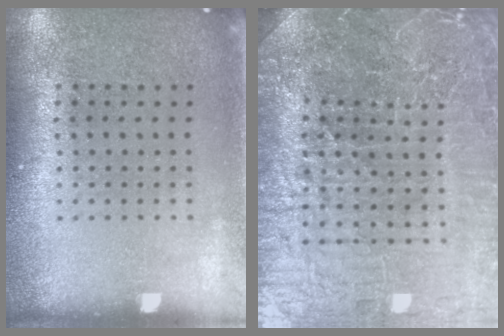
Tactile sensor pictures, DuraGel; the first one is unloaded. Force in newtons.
{"total": 6.3, "press": 5.7, "slide": 2.7}